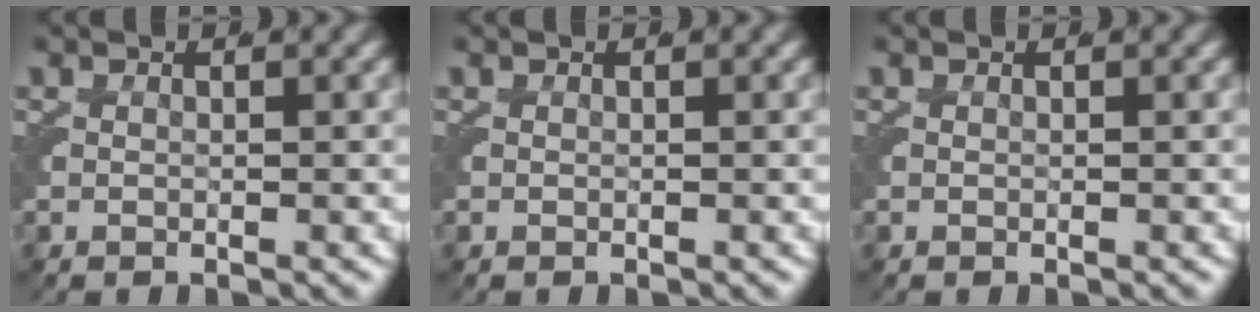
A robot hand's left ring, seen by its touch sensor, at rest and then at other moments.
{"total": 0.0}
{"total": 0.0}